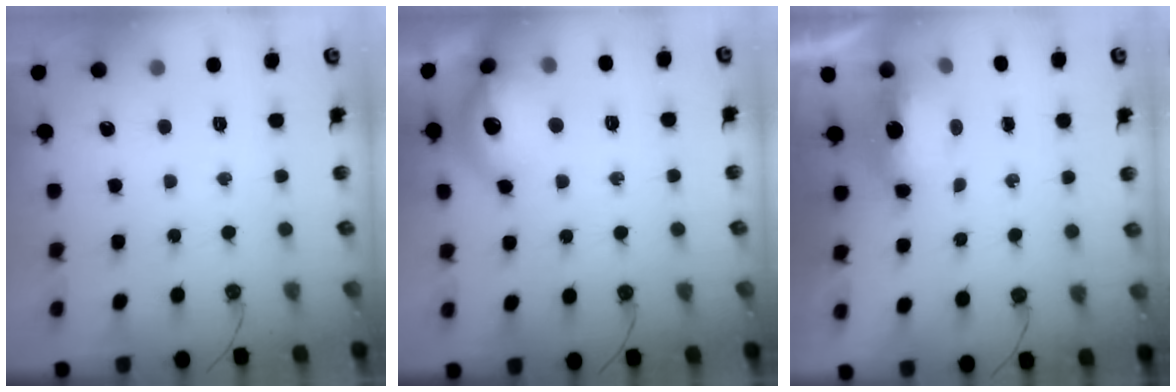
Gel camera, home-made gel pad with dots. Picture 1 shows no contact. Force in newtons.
{"total": 15.2, "press": 15.1, "slide": 1.2}
{"total": 7.1, "press": 7.1, "slide": 0.7}